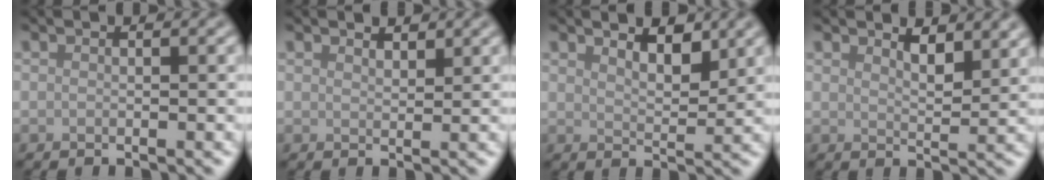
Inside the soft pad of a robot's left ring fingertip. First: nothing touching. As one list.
[{"total": 1.4, "force": [1.3, 0.4, 0.4], "torque": [-0.007, 0.001, 0.024]}, {"total": 2.9, "force": [2.3, 0.9, 1.6], "torque": [-0.029, -0.003, 0.036]}, {"total": 2.6, "force": [2.0, 0.7, 1.5], "torque": [-0.024, -0.007, 0.033]}]